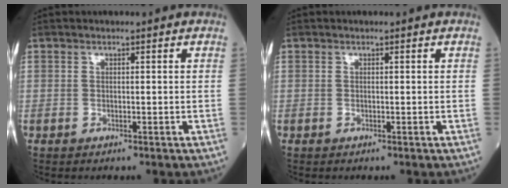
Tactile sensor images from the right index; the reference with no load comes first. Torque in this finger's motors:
{"motor_torque": [0.01, 0.01, 0.00, 0.00]}